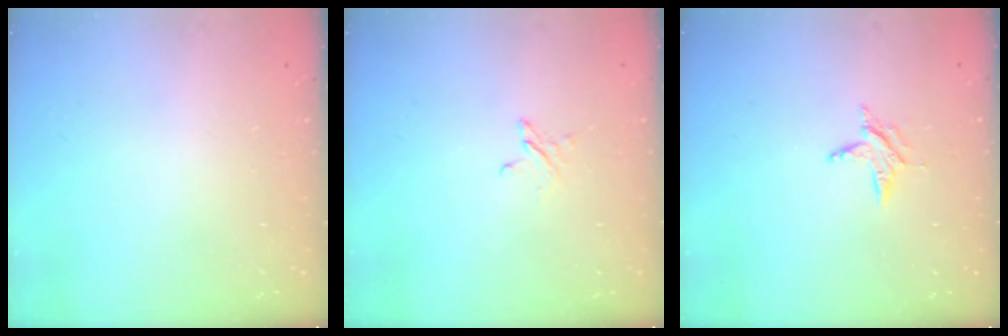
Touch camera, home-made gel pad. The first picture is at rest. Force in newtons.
{"total": 2.4, "press": 2.4, "slide": 0.2}
{"total": 4.9, "press": 4.9, "slide": 0.5}